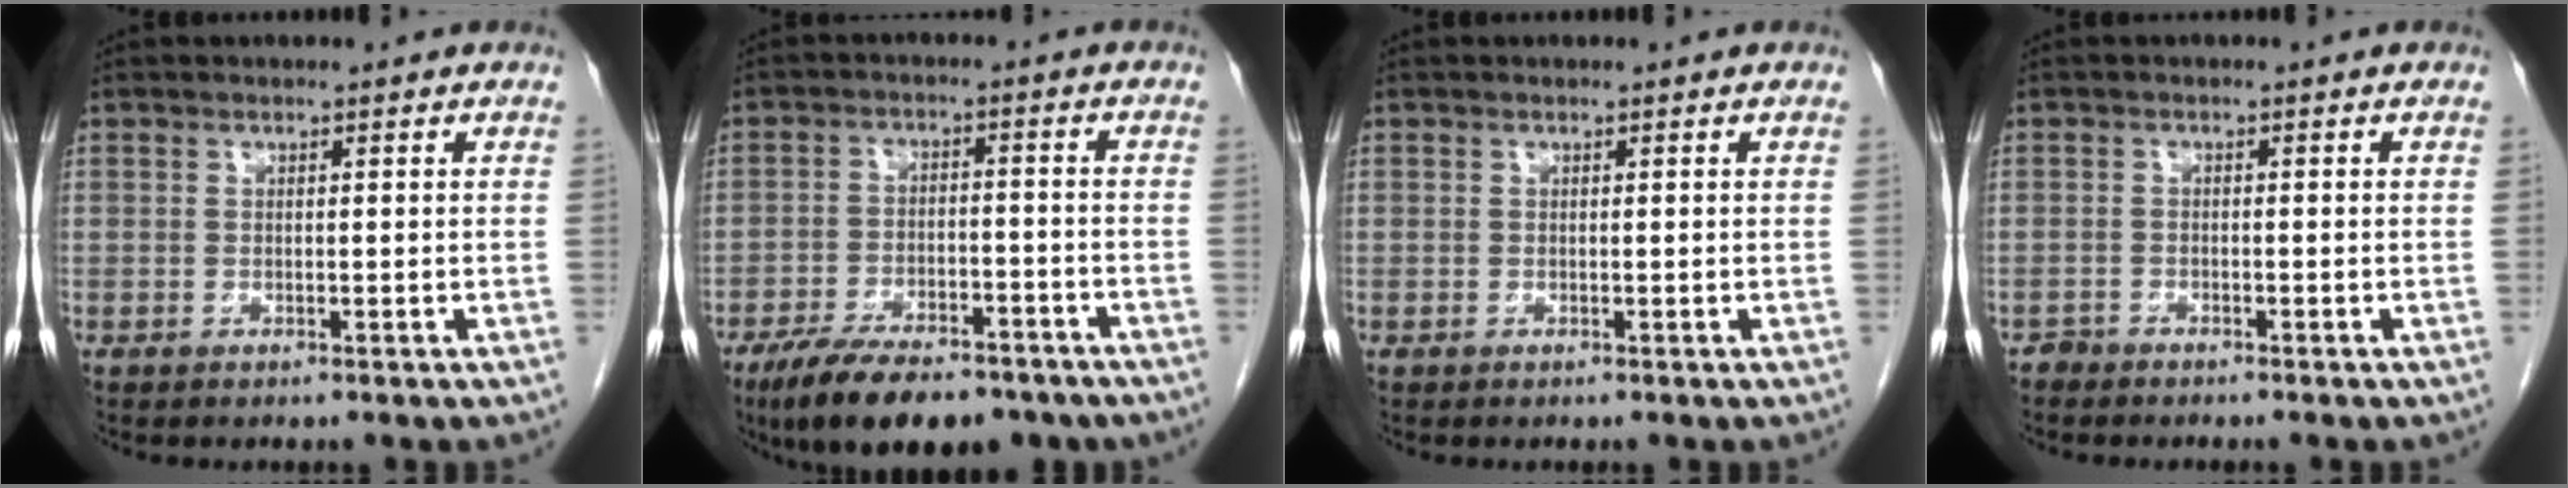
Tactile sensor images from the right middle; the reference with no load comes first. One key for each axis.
{"total": 14.9, "fx": -11.2, "fy": 5.3, "fz": 8.3, "tx": -0.136, "ty": -0.007, "tz": -0.172}
{"total": 0.0}
{"total": 1.0, "fx": -1.0, "fy": 0.1, "fz": -0.1, "tx": 0.002, "ty": -0.002, "tz": -0.021}